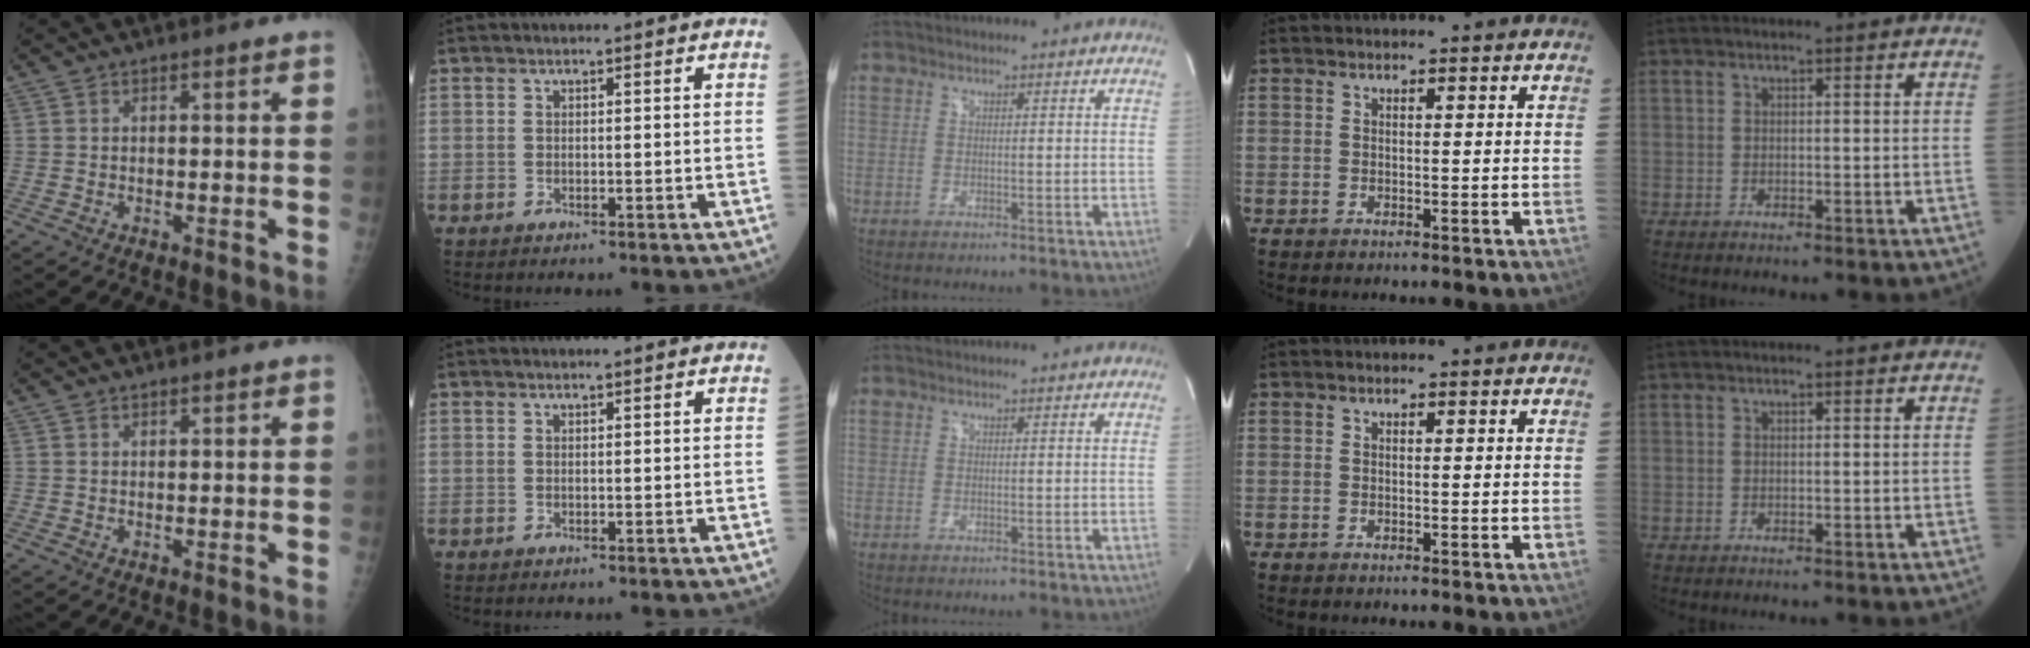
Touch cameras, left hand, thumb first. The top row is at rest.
{"thumb": {"total": 0.8, "force": [0.7, 0.2, 0.3], "torque": [-0.003, -0.003, 0.012]}, "index": {"total": 1.2, "force": [1.1, -0.2, 0.4], "torque": [-0.001, 0.010, 0.022]}}